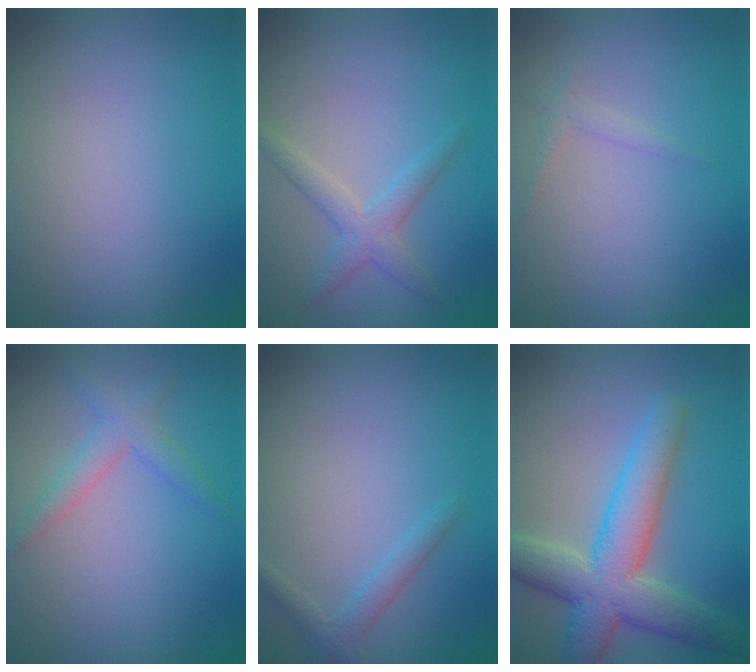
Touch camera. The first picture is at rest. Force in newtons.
{"total": 2.4, "press": 2.4, "slide": 0.0}
{"total": 0.9, "press": 0.9, "slide": 0.1}
{"total": 2.2, "press": 2.2, "slide": 0.1}
{"total": 1.6, "press": 1.6, "slide": 0.1}
{"total": 7.6, "press": 7.6, "slide": 0.4}